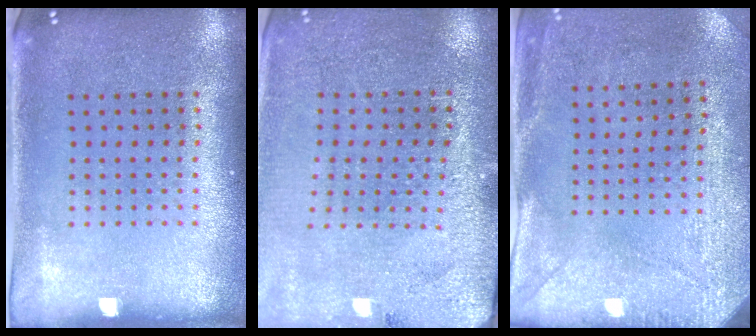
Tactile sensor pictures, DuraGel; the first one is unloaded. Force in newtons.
{"total": 2.8, "press": 2.8, "slide": 0.1}
{"total": 3.0, "press": 2.3, "slide": 1.9}